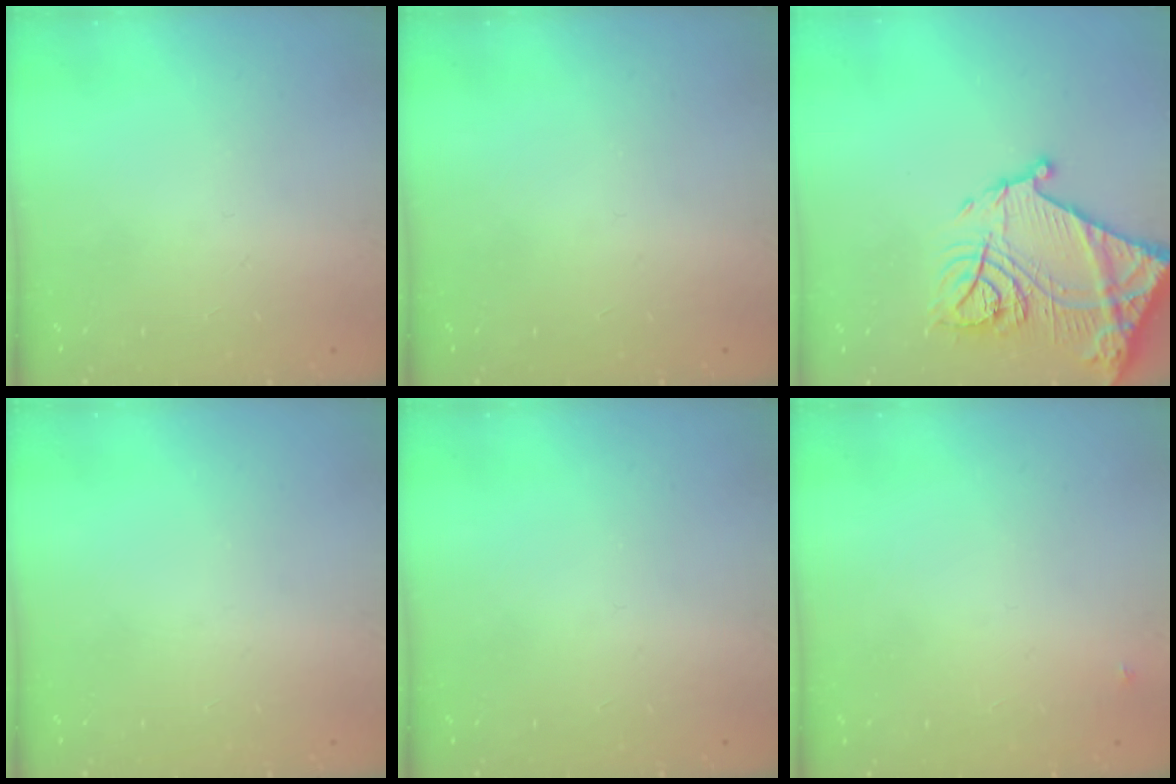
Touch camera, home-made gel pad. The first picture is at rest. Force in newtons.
{"total": 0.0}
{"total": 22.6, "press": 22.5, "slide": 2.0}
{"total": 0.0}
{"total": 0.0}
{"total": 3.1, "press": 3.1, "slide": 0.3}